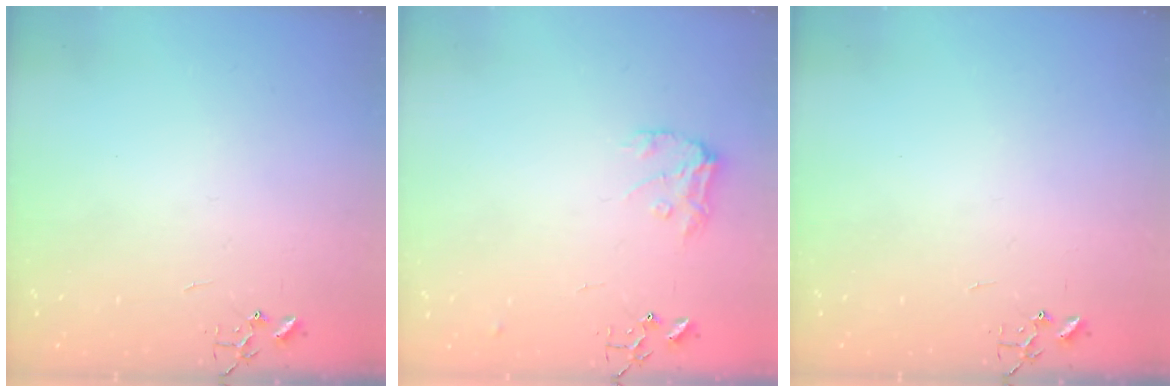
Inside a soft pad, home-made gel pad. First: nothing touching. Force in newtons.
{"total": 9.8, "press": 9.8, "slide": 0.6}
{"total": 0.0}